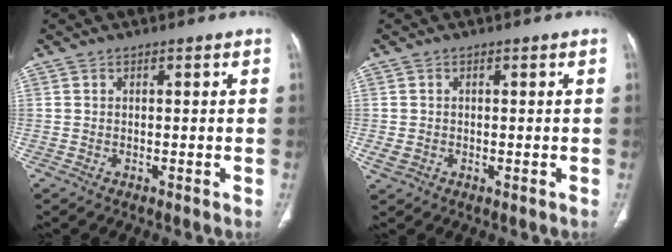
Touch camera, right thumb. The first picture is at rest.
{"total": 2.0, "force": [-0.3, 1.7, 1.2], "torque": [-0.027, 0.001, -0.001]}